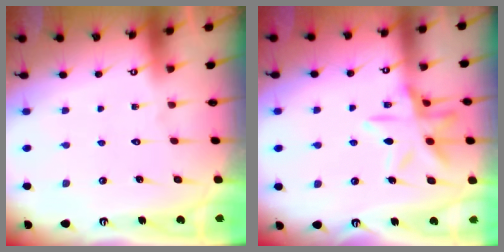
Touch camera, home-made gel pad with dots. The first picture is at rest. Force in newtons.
{"total": 13.5, "press": 13.5, "slide": 1.0}